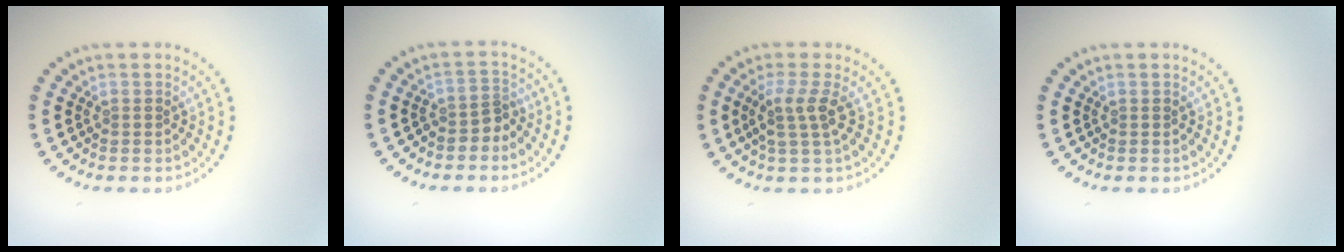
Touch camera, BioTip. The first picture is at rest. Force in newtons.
{"total": 2.0, "press": 1.5, "slide": 1.4}
{"total": 2.5, "press": 1.9, "slide": 1.7}
{"total": 0.0}